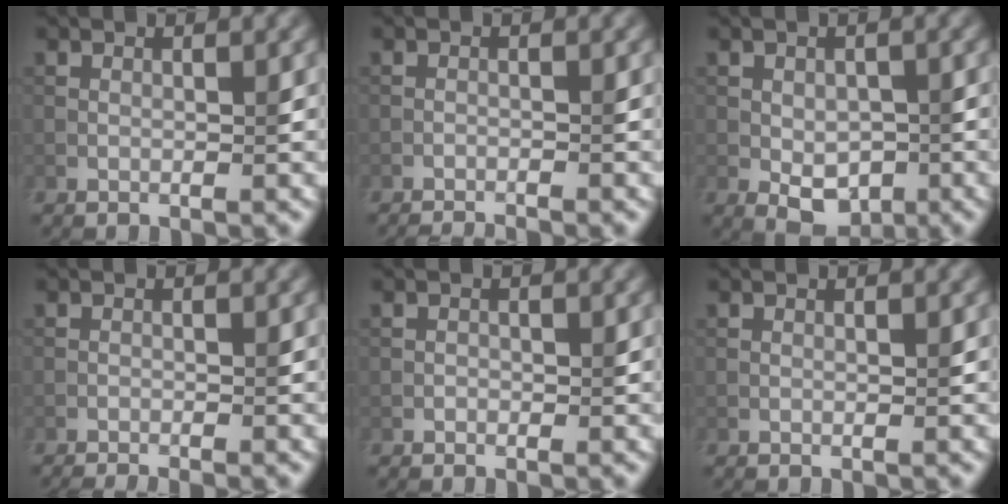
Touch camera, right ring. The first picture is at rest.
{"total": 1.6, "force": [-1.5, 0.1, 0.6], "torque": [-0.004, 0.008, -0.028]}
{"total": 3.6, "force": [-1.2, 2.3, 2.4], "torque": [-0.047, -0.010, -0.012]}
{"total": 1.6, "force": [-1.2, 0.3, 1.0], "torque": [-0.011, 0.005, -0.021]}
{"total": 0.6, "force": [-0.5, 0.4, -0.1], "torque": [0.005, -0.002, -0.006]}
{"total": 0.0}